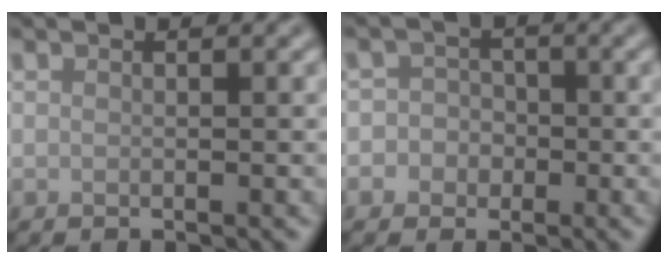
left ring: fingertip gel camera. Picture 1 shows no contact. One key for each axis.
{"total": 3.0, "fx": -0.8, "fy": 2.8, "fz": 0.5, "tx": 0.023, "ty": 0.008, "tz": -0.032}